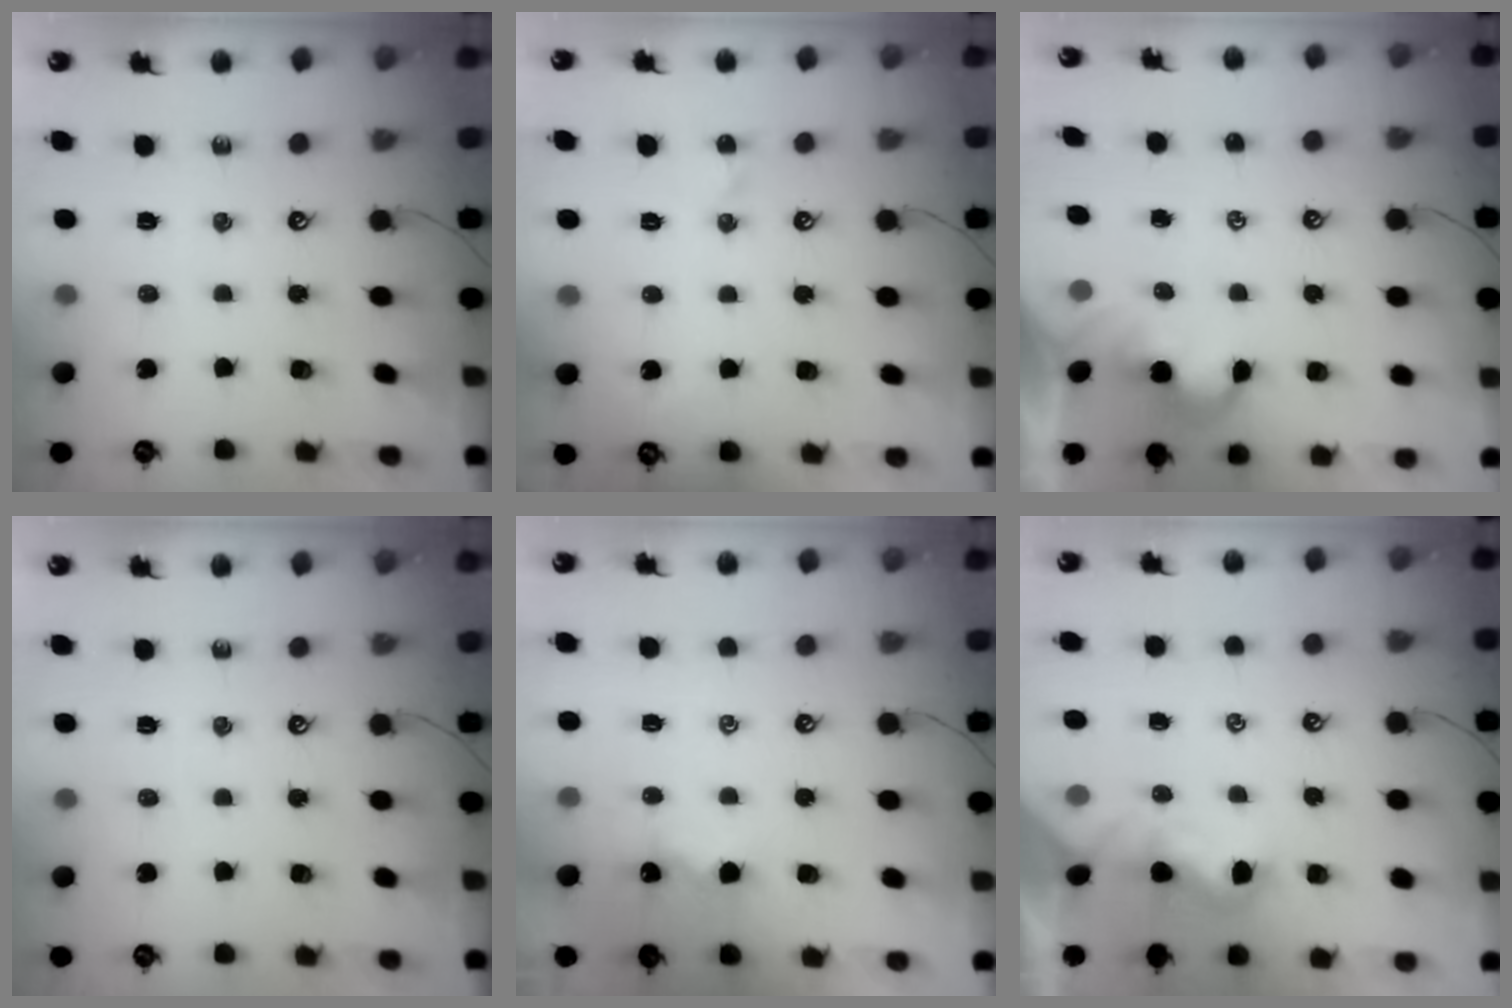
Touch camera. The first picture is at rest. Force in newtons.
{"total": 2.2, "press": 2.2, "slide": 0.3}
{"total": 2.0, "press": 1.9, "slide": 0.5}
{"total": 0.0}
{"total": 3.2, "press": 3.2, "slide": 0.1}
{"total": 1.0, "press": 0.8, "slide": 0.6}